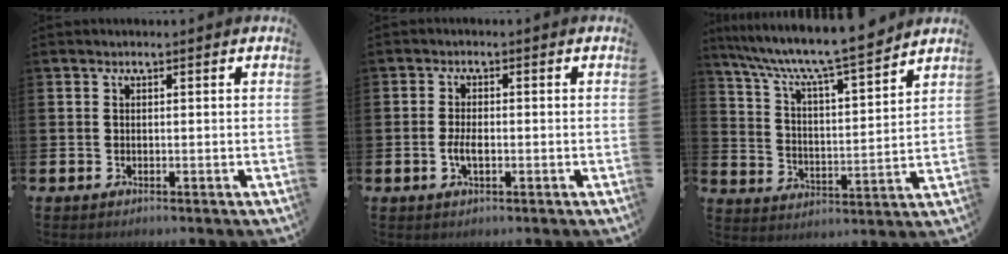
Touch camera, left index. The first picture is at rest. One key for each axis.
{"total": 2.5, "fx": -0.6, "fy": 1.1, "fz": 2.2, "tx": -0.036, "ty": 0.000, "tz": -0.013}
{"total": 9.1, "fx": 8.4, "fy": 0.7, "fz": 3.3, "tx": -0.093, "ty": -0.064, "tz": 0.140}